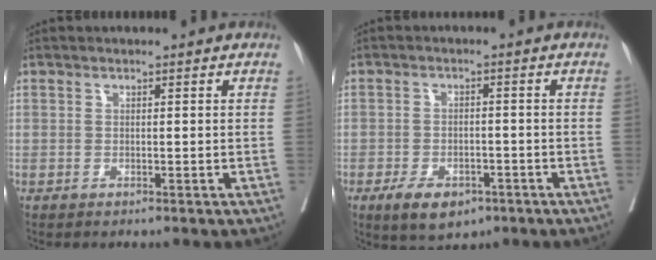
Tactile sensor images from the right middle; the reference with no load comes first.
{"total": 7.2, "force": [-4.4, 3.7, 4.2], "torque": [-0.068, -0.002, -0.067]}